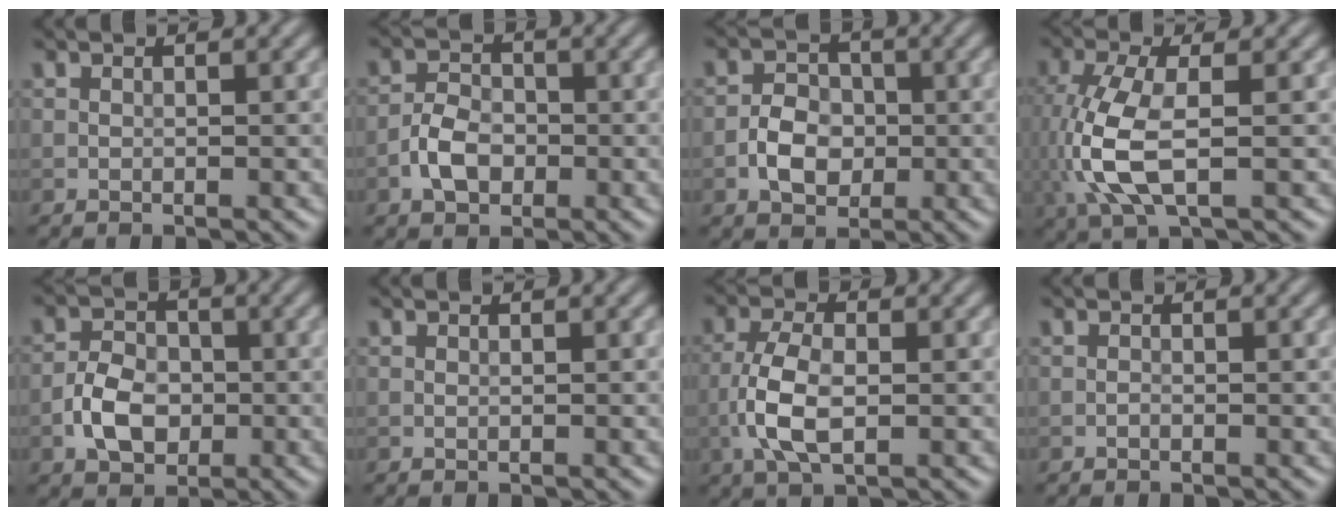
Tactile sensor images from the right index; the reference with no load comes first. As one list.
[{"total": 3.3, "force": [-1.4, 2.2, 2.1], "torque": [-0.034, 0.006, -0.031]}, {"total": 3.5, "force": [-0.9, 2.6, 2.1], "torque": [-0.032, 0.004, -0.020]}, {"total": 6.7, "force": [-0.8, 2.7, 6.0], "torque": [-0.155, -0.001, -0.015]}, {"total": 4.2, "force": [-1.4, 3.0, 2.6], "torque": [-0.048, 0.004, -0.029]}, {"total": 0.0}, {"total": 4.9, "force": [-1.0, 2.3, 4.3], "torque": [-0.096, 0.000, -0.024]}, {"total": 0.0}]